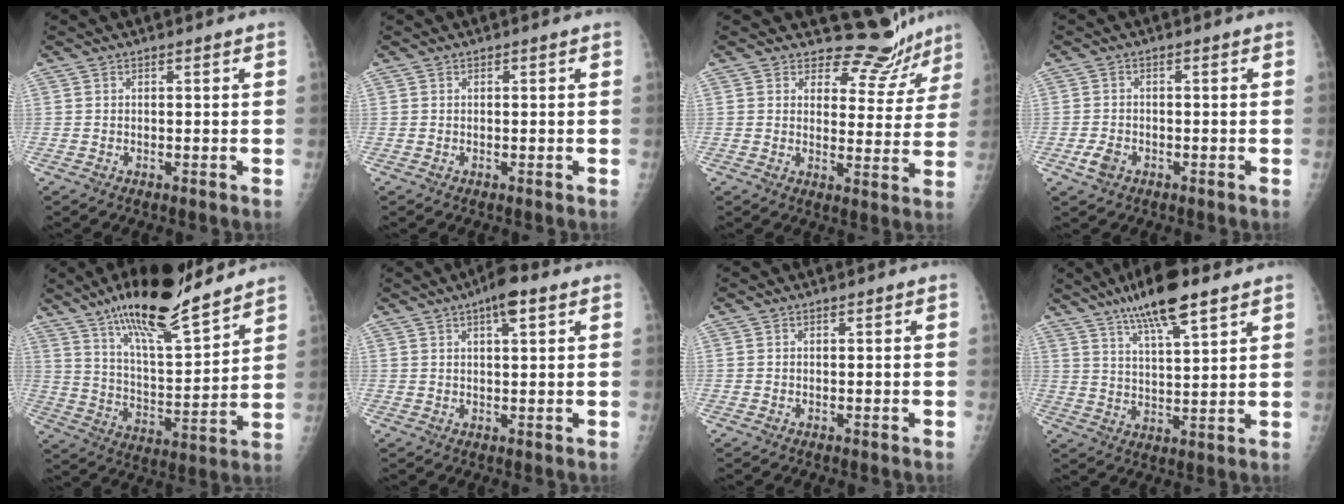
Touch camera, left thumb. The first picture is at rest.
{"total": 0.0}
{"total": 8.8, "force": [8.3, 2.8, -0.5], "torque": [0.041, -0.084, 0.095]}
{"total": 2.8, "force": [-1.3, 2.0, 1.5], "torque": [-0.030, 0.002, -0.023]}
{"total": 19.5, "force": [15.1, 3.8, 11.7], "torque": [-0.170, -0.079, 0.259]}
{"total": 5.5, "force": [2.9, 1.6, 4.4], "torque": [-0.061, -0.001, 0.040]}
{"total": 0.0}
{"total": 12.3, "force": [8.2, 2.8, 8.7], "torque": [-0.142, -0.029, 0.140]}